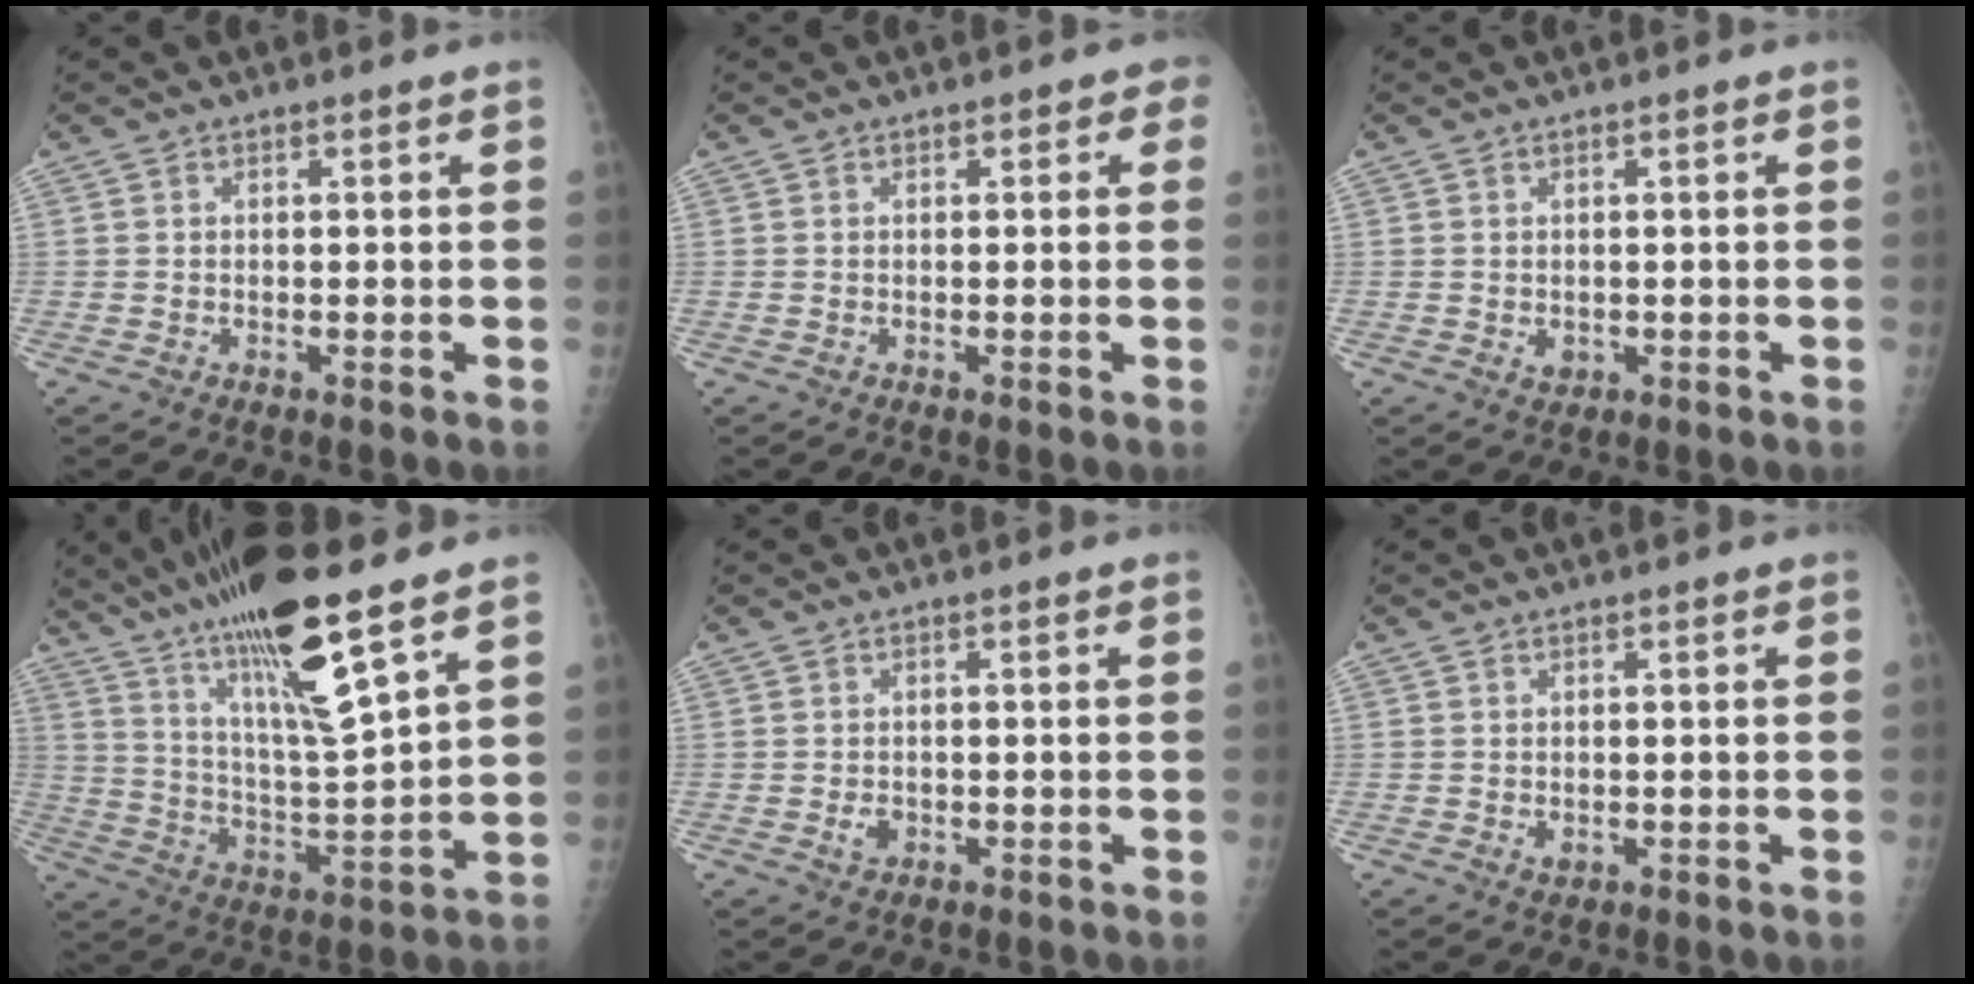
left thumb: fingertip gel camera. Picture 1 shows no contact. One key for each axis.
{"total": 1.8, "fx": 0.8, "fy": 1.2, "fz": 1.2, "tx": 0.005, "ty": 0.003, "tz": 0.004}
{"total": 1.5, "fx": -0.1, "fy": 1.2, "fz": 0.9, "tx": -0.007, "ty": -0.001, "tz": 0.003}
{"total": 20.6, "fx": 13.0, "fy": 3.0, "fz": 15.7, "tx": -0.274, "ty": -0.056, "tz": 0.234}
{"total": 1.8, "fx": -0.4, "fy": 1.4, "fz": 1.0, "tx": -0.011, "ty": 0.001, "tz": -0.003}
{"total": 1.1, "fx": 0.0, "fy": 0.7, "fz": 0.8, "tx": -0.009, "ty": -0.002, "tz": 0.004}